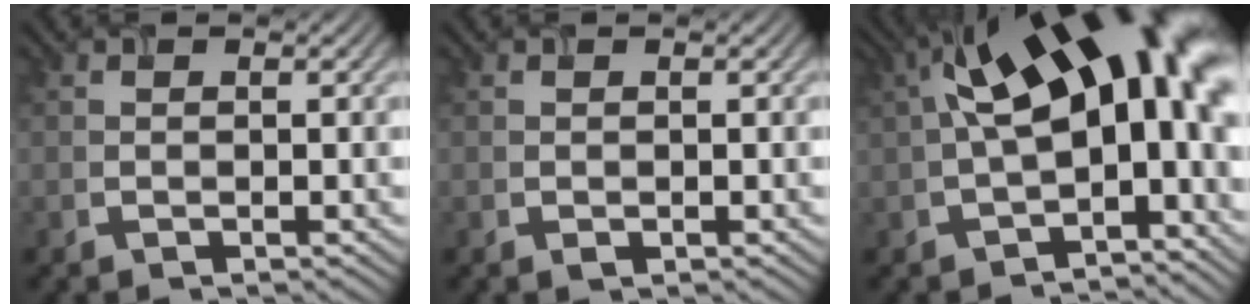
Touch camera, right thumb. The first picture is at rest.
{"total": 0.5, "force": [-0.1, 0.4, 0.4], "torque": [-0.003, -0.003, 0.000]}
{"total": 18.5, "force": [2.6, 8.7, 16.1], "torque": [-0.230, 0.021, 0.050]}